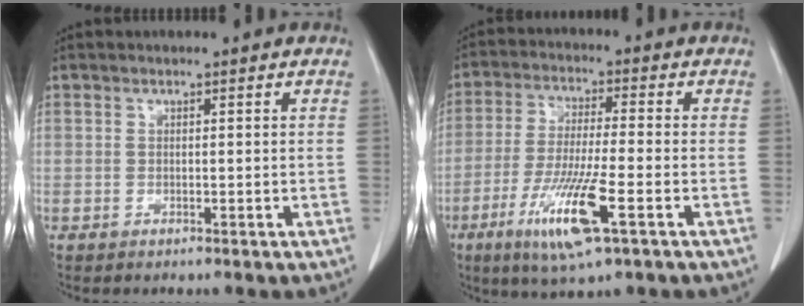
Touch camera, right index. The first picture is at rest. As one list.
[{"total": 11.6, "force": [-5.1, 0.7, 10.4], "torque": [-0.206, -0.026, -0.091]}]